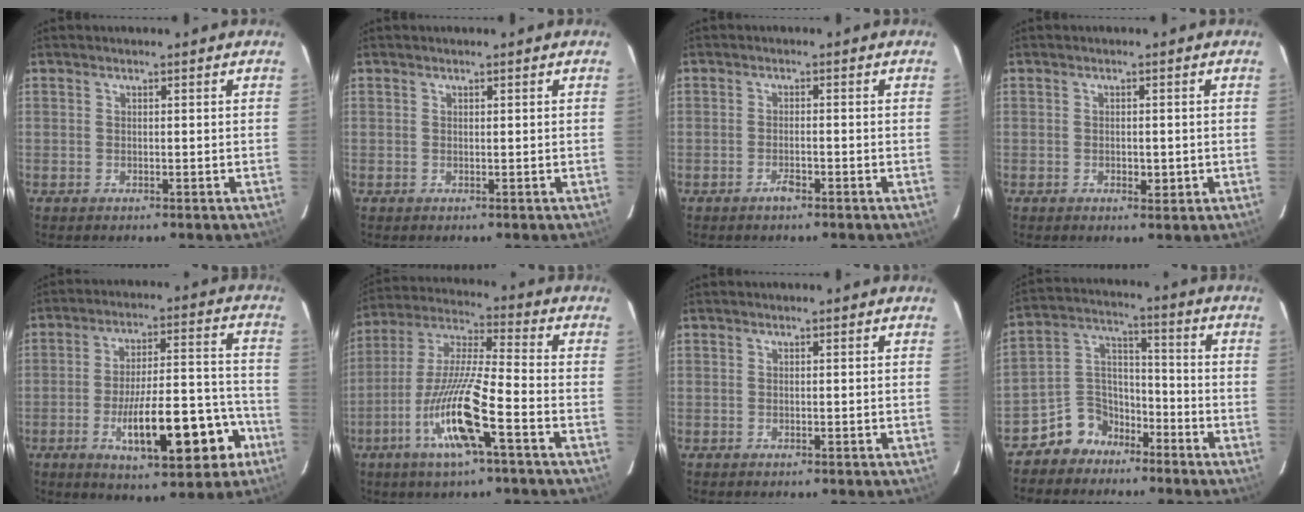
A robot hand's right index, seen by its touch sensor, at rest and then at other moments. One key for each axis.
{"total": 0.0}
{"total": 1.6, "fx": -1.1, "fy": 0.2, "fz": 1.1, "tx": -0.022, "ty": 0.000, "tz": -0.019}
{"total": 1.9, "fx": -0.5, "fy": 0.9, "fz": 1.6, "tx": -0.024, "ty": 0.000, "tz": -0.003}
{"total": 16.1, "fx": -6.5, "fy": 4.4, "fz": 14.1, "tx": -0.216, "ty": 0.018, "tz": -0.087}
{"total": 14.7, "fx": -6.0, "fy": 0.8, "fz": 13.4, "tx": -0.272, "ty": -0.009, "tz": -0.115}
{"total": 0.0}
{"total": 7.9, "fx": -5.8, "fy": 5.3, "fz": 1.1, "tx": -0.020, "ty": 0.034, "tz": -0.106}